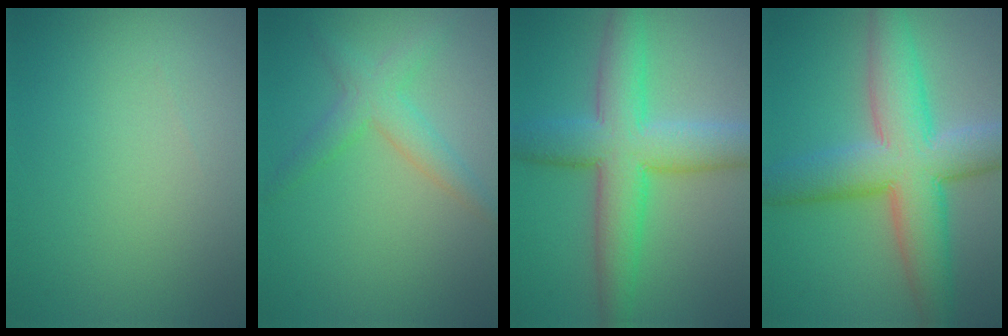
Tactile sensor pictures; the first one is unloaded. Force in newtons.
{"total": 2.9, "press": 2.9, "slide": 0.1}
{"total": 8.3, "press": 8.3, "slide": 0.1}
{"total": 9.5, "press": 9.5, "slide": 0.4}